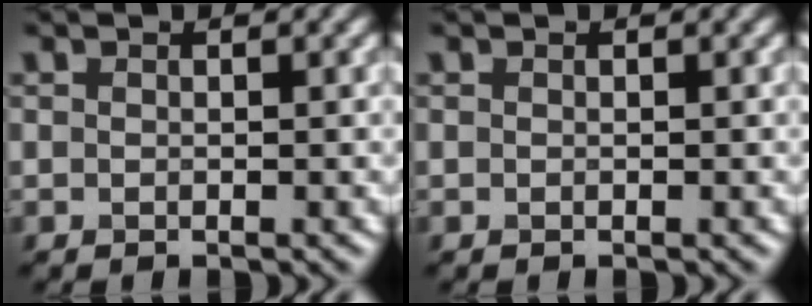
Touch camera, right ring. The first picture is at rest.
{"total": 0.0}